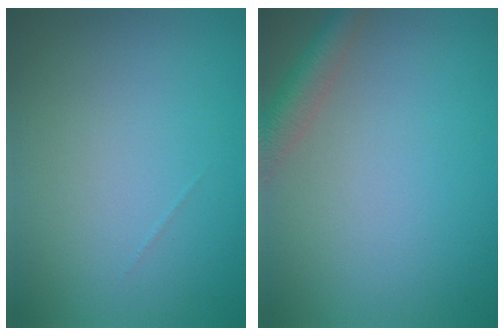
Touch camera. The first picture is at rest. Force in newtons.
{"total": 2.9, "press": 2.9, "slide": 0.1}